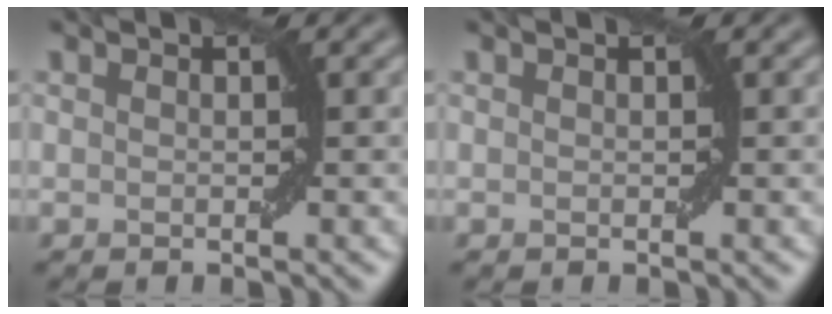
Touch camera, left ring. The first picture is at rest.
{"total": 0.0}